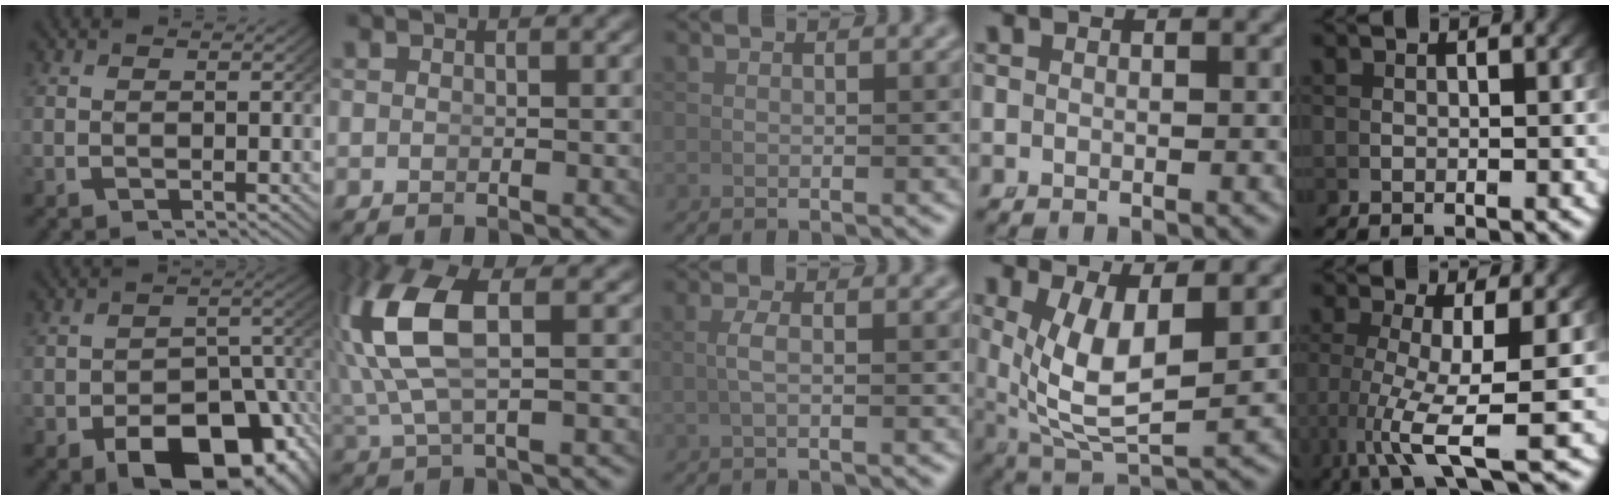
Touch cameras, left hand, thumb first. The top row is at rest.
{"thumb": {"total": 11.2, "force": [-4.7, 6.7, 7.7], "torque": [-0.112, -0.041, -0.051]}, "index": {"total": 8.2, "force": [1.6, 3.7, 7.2], "torque": [-0.180, -0.011, 0.045]}, "middle": {"total": 1.3, "force": [0.1, 0.0, 1.3], "torque": [-0.031, 0.002, 0.002]}, "ring": {"total": 9.0, "force": [0.9, 5.5, 7.0], "torque": [-0.156, -0.042, 0.039]}, "little": {"total": 6.4, "force": [-1.2, 1.4, 6.1], "torque": [-0.133, -0.032, -0.002]}}